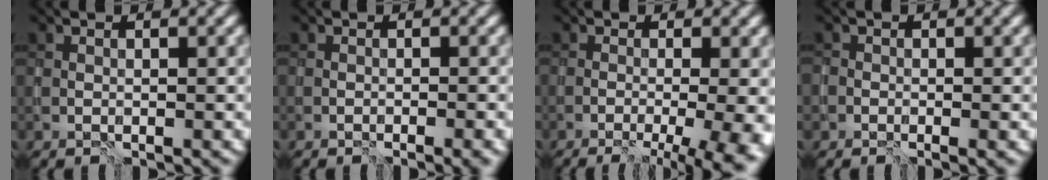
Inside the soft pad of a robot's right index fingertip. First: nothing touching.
{"total": 1.0, "force": [-0.6, -0.1, 0.7], "torque": [-0.009, -0.007, -0.011]}
{"total": 10.5, "force": [-2.6, 4.7, 9.0], "torque": [-0.063, -0.005, -0.020]}
{"total": 1.3, "force": [-0.4, 1.0, 0.6], "torque": [-0.012, -0.004, -0.010]}